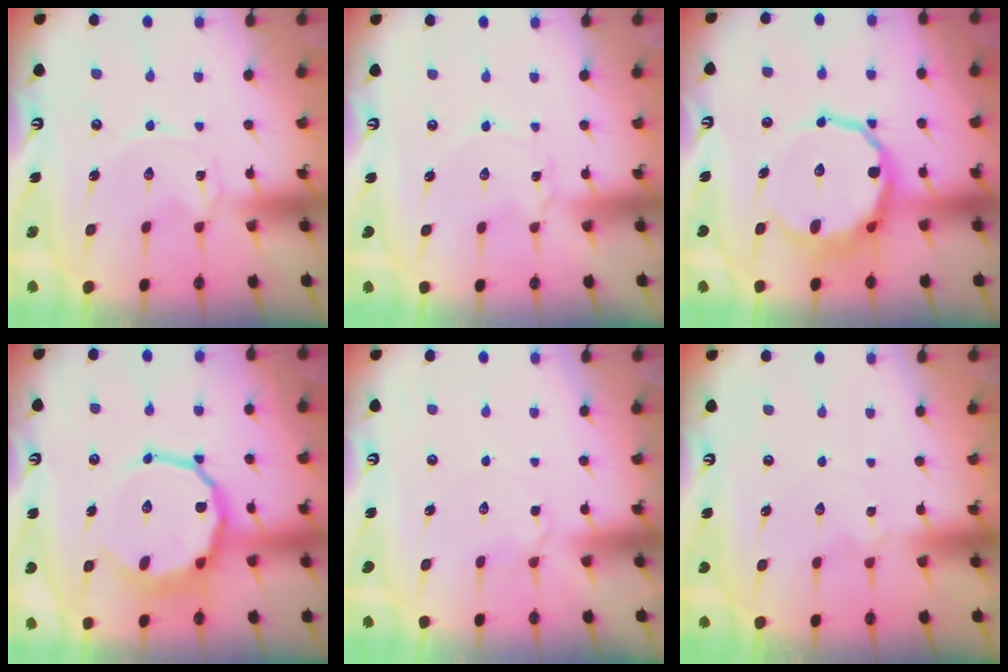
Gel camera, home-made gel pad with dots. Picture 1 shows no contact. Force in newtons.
{"total": 1.4, "press": 1.4, "slide": 0.1}
{"total": 13.9, "press": 13.4, "slide": 3.9}
{"total": 12.8, "press": 12.3, "slide": 3.5}
{"total": 4.2, "press": 4.2, "slide": 0.6}
{"total": 0.6, "press": 0.6, "slide": 0.2}